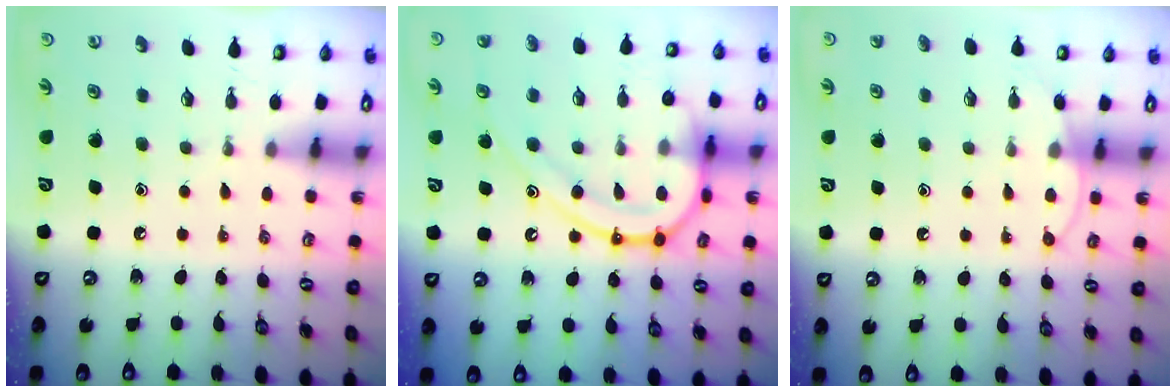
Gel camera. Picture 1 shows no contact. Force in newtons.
{"total": 18.6, "press": 18.6, "slide": 1.2}
{"total": 5.6, "press": 5.6, "slide": 0.7}